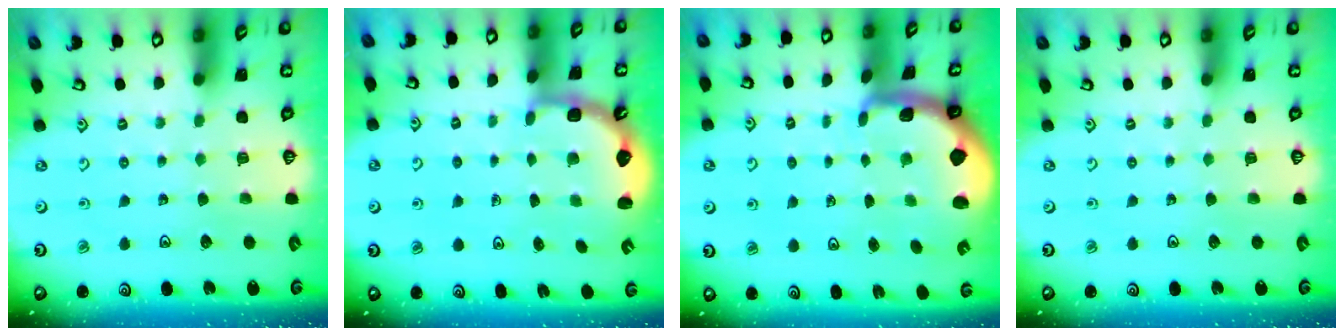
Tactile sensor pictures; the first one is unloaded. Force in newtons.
{"total": 2.4, "press": 2.1, "slide": 1.3}
{"total": 1.9, "press": 1.9, "slide": 0.4}
{"total": 0.0}